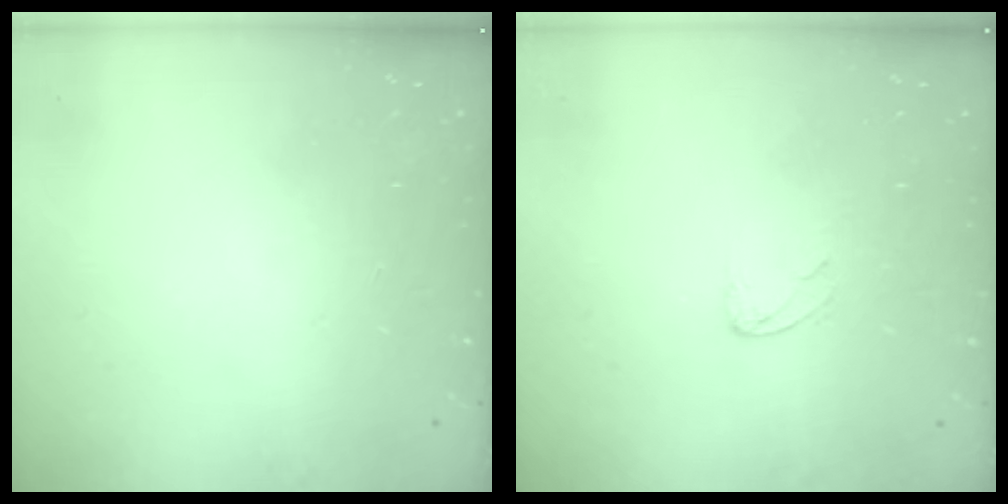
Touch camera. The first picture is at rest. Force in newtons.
{"total": 3.8, "press": 3.8, "slide": 0.3}